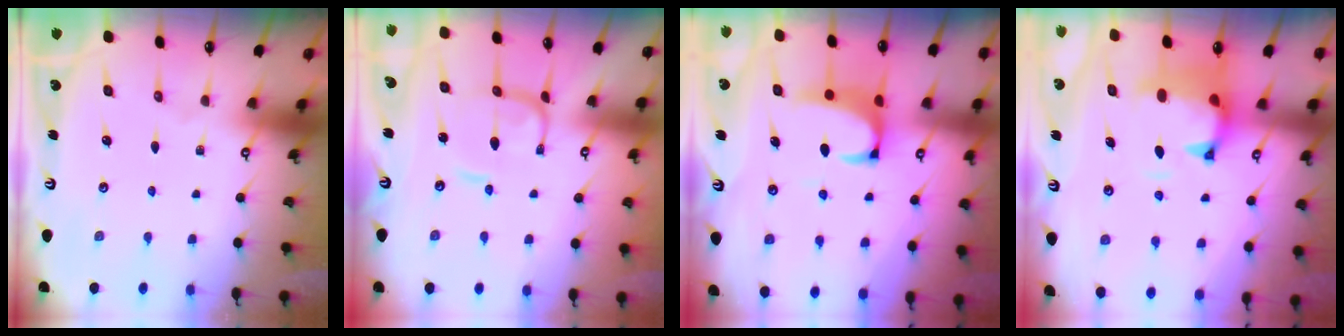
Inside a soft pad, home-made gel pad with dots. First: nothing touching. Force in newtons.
{"total": 1.2, "press": 1.2, "slide": 0.4}
{"total": 2.2, "press": 2.0, "slide": 1.0}
{"total": 1.2, "press": 0.3, "slide": 1.2}